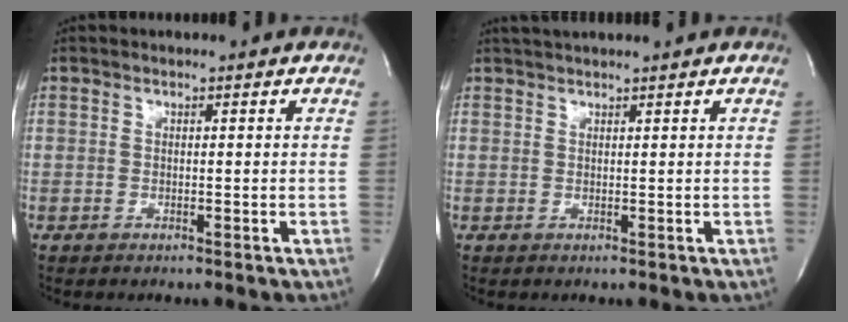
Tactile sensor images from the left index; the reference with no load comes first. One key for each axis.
{"total": 3.0, "fx": 2.8, "fy": -0.3, "fz": 1.2, "tx": -0.013, "ty": 0.025, "tz": 0.048}